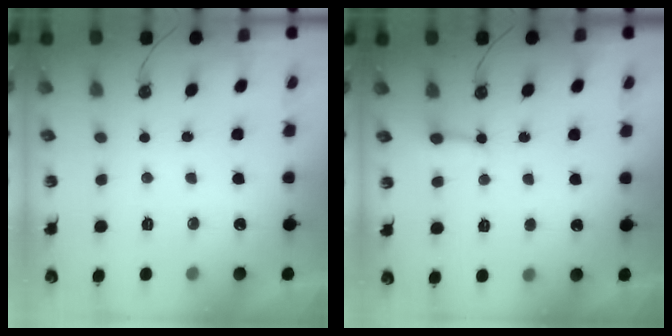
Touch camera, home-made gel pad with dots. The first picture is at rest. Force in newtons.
{"total": 2.7, "press": 2.6, "slide": 0.6}